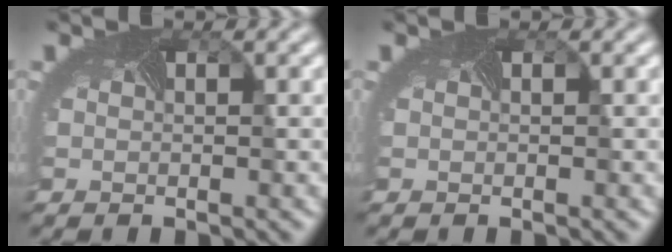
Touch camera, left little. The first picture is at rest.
{"total": 0.0}